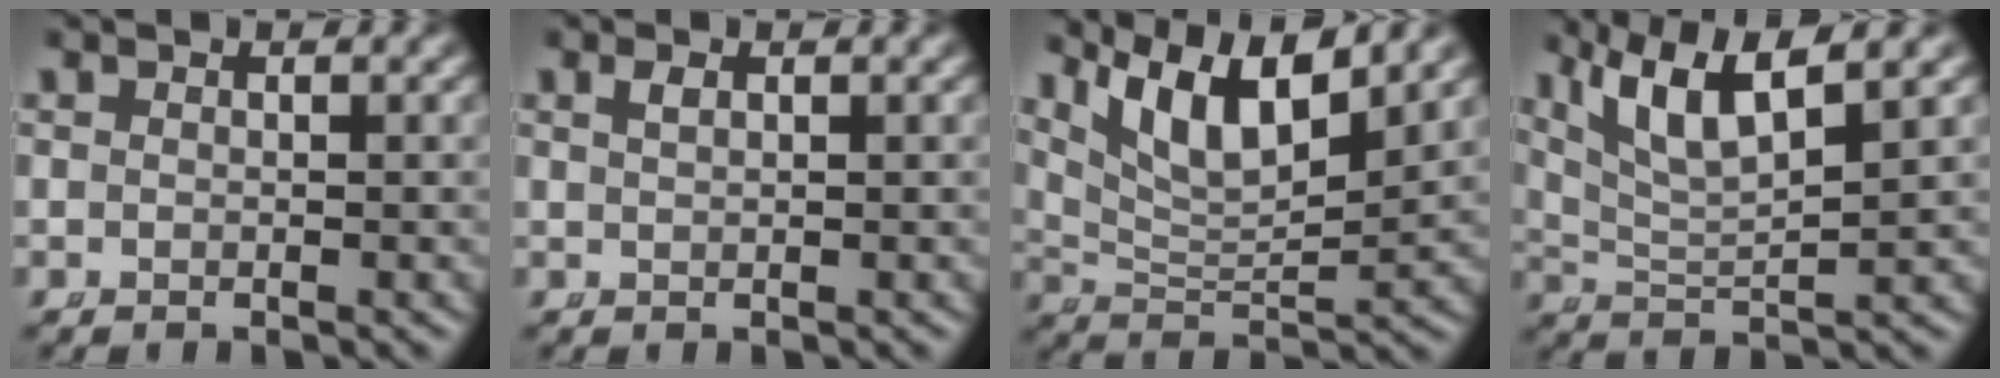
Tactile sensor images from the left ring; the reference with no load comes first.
{"total": 0.6, "force": [0.4, -0.1, 0.5], "torque": [-0.009, -0.002, 0.013]}
{"total": 8.1, "force": [4.2, 3.9, 5.7], "torque": [-0.103, -0.003, 0.076]}
{"total": 6.7, "force": [3.4, 3.4, 4.6], "torque": [-0.094, 0.000, 0.060]}